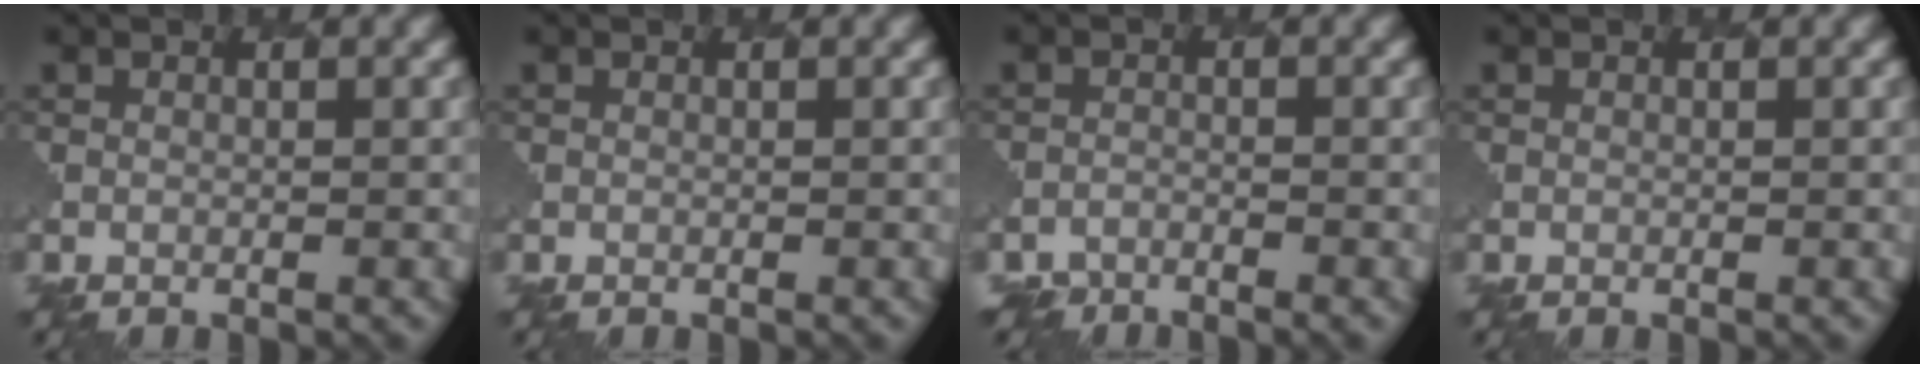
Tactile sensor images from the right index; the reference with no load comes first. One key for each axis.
{"total": 0.0}
{"total": 2.0, "fx": -2.0, "fy": 0.0, "fz": -0.4, "tx": -0.003, "ty": 0.001, "tz": -0.036}
{"total": 0.0}